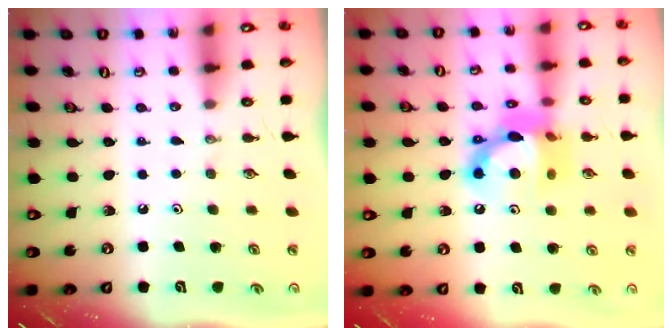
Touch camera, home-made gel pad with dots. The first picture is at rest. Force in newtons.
{"total": 14.7, "press": 14.7, "slide": 1.2}